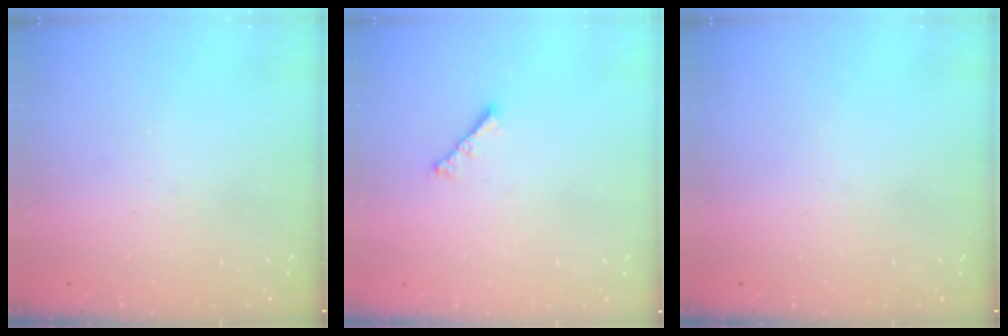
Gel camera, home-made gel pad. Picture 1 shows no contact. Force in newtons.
{"total": 2.4, "press": 2.3, "slide": 0.6}
{"total": 0.0}